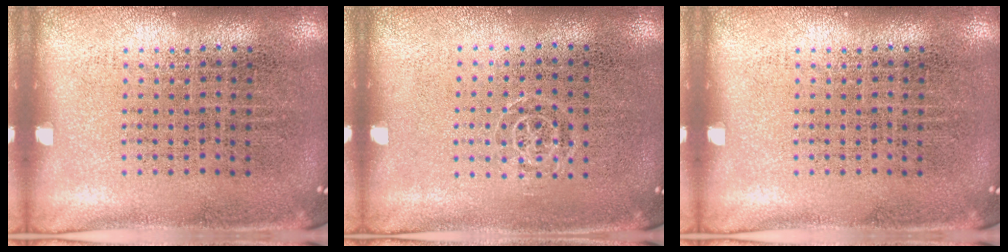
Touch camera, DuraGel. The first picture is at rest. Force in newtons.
{"total": 0.7, "press": 0.5, "slide": 0.5}
{"total": 0.0}